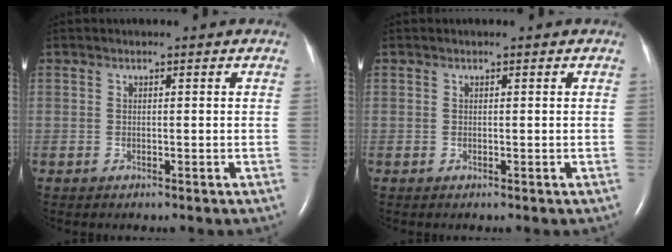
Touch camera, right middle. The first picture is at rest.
{"total": 0.0}